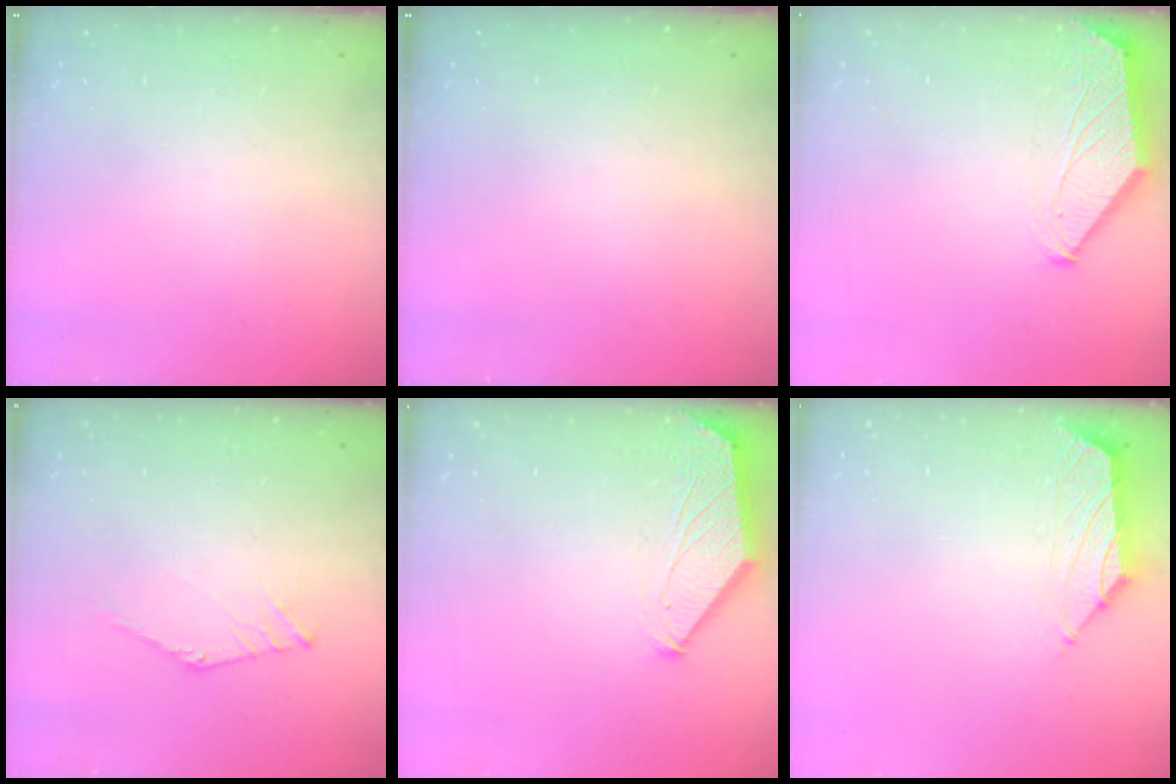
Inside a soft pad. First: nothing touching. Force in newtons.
{"total": 0.0}
{"total": 1.6, "press": 1.6, "slide": 0.3}
{"total": 1.6, "press": 1.5, "slide": 0.4}
{"total": 1.6, "press": 1.6, "slide": 0.3}
{"total": 1.5, "press": 1.4, "slide": 0.6}